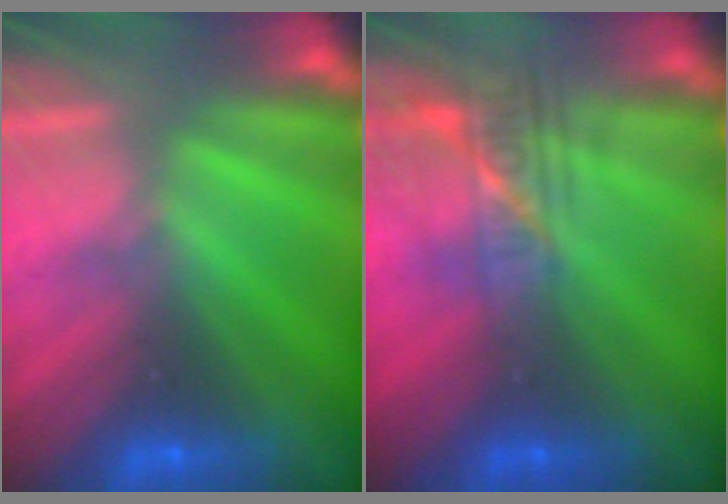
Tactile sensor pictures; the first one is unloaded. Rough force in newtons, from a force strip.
{"total": 2.3}